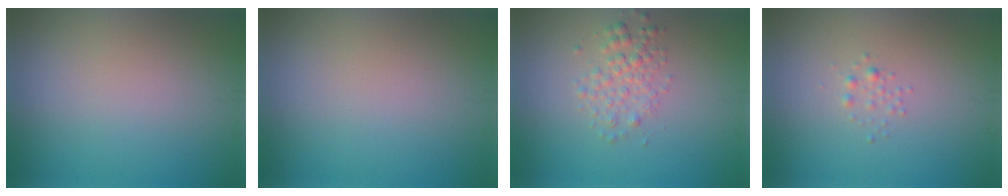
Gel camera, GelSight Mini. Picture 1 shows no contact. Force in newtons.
{"total": 0.0}
{"total": 2.3, "press": 2.3, "slide": 0.1}
{"total": 0.8, "press": 0.8, "slide": 0.0}